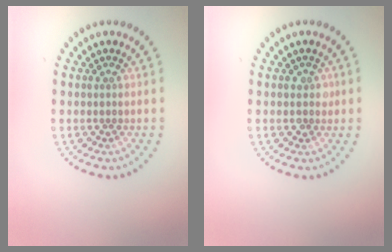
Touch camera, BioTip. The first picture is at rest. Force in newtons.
{"total": 1.1, "press": 1.0, "slide": 0.5}